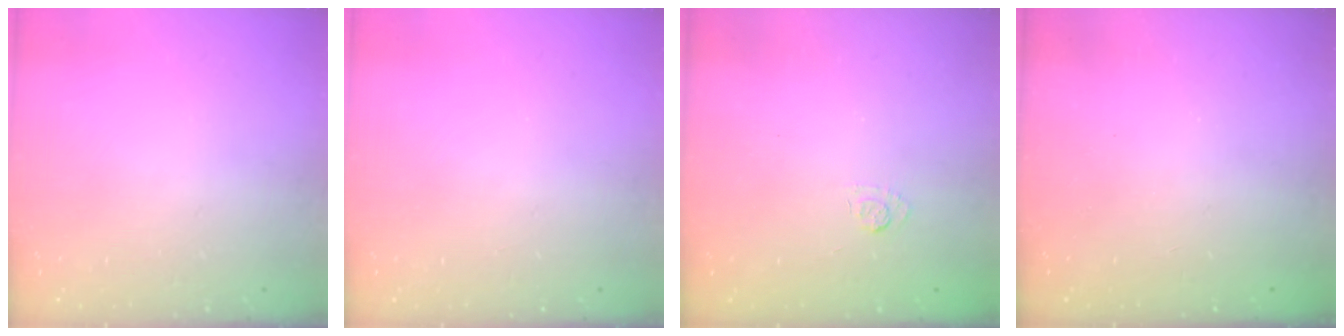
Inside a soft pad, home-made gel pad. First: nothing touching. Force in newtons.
{"total": 0.0}
{"total": 2.2, "press": 1.6, "slide": 1.4}
{"total": 2.3, "press": 2.2, "slide": 0.8}